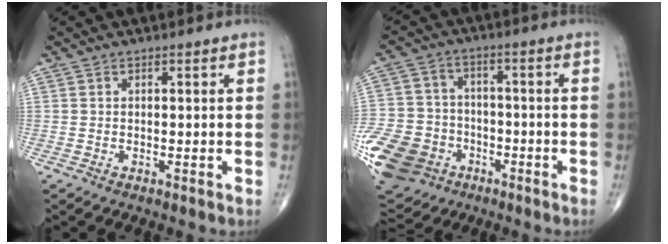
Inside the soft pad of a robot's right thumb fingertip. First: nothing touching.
{"total": 18.1, "force": [-7.8, 14.1, 8.1], "torque": [-0.172, 0.028, -0.132]}